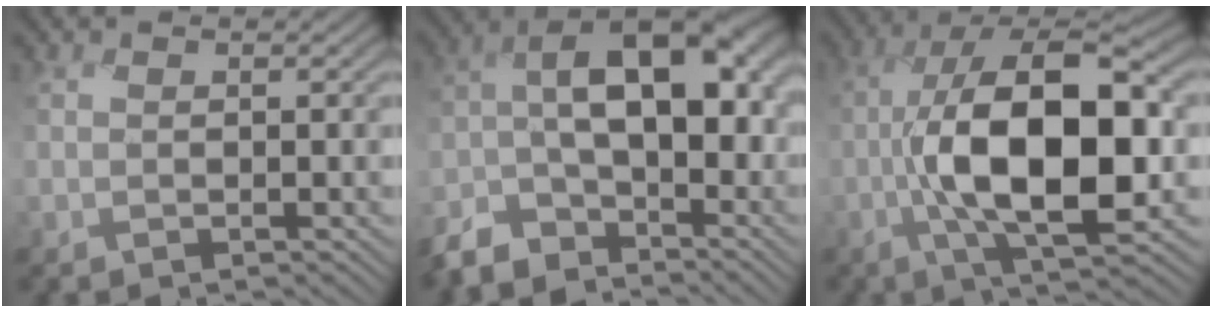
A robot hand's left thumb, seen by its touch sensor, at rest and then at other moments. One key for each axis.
{"total": 13.8, "fx": -6.9, "fy": 7.5, "fz": 9.2, "tx": -0.157, "ty": -0.018, "tz": -0.128}
{"total": 14.3, "fx": -1.5, "fy": 6.5, "fz": 12.6, "tx": -0.223, "ty": 0.001, "tz": -0.037}